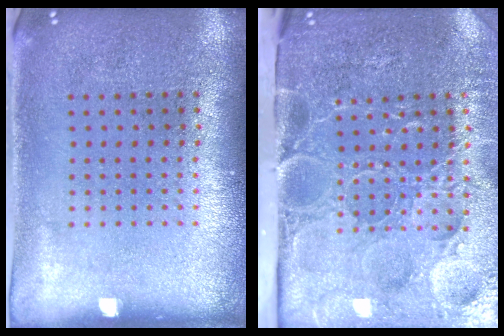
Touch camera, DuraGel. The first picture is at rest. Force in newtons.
{"total": 5.2, "press": 4.2, "slide": 3.0}